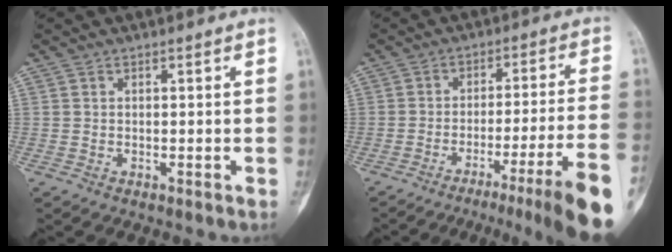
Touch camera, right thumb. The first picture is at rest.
{"total": 17.5, "force": [-10.9, -0.4, 13.6], "torque": [-0.149, 0.052, -0.161]}